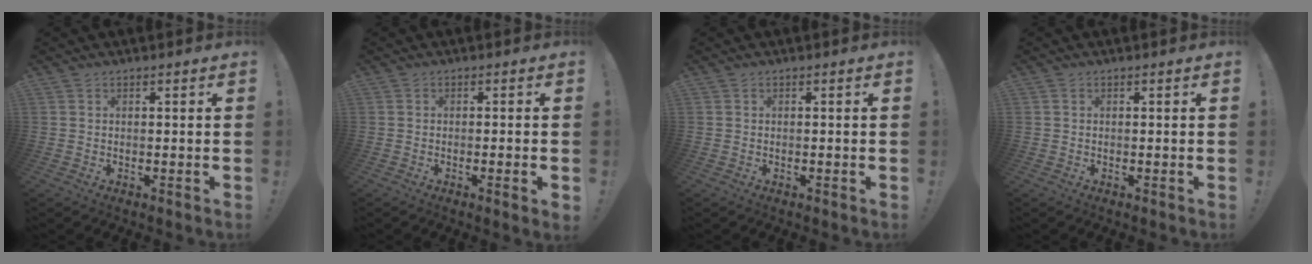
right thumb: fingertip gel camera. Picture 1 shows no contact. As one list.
[{"total": 2.2, "force": [-0.8, -0.3, 2.1], "torque": [-0.039, -0.001, -0.013]}, {"total": 0.8, "force": [0.1, 0.1, -0.8], "torque": [0.004, 0.002, 0.003]}, {"total": 0.0}]